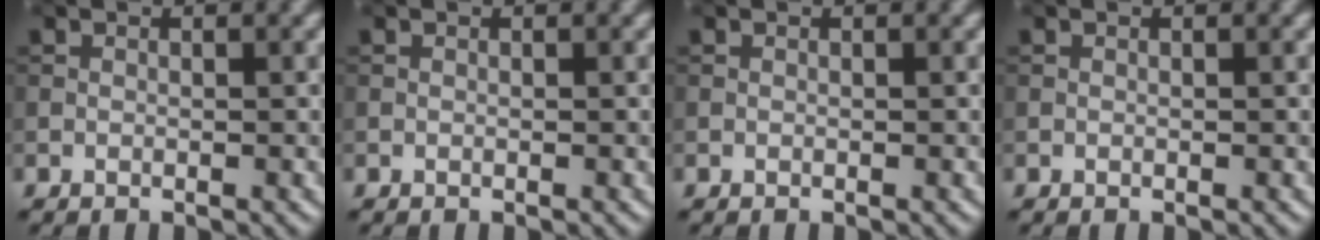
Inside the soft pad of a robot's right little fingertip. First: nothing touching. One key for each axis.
{"total": 0.0}
{"total": 0.0}
{"total": 0.0}